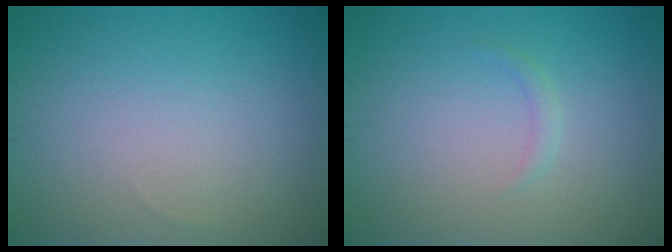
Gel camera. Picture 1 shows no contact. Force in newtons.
{"total": 0.8, "press": 0.8, "slide": 0.0}